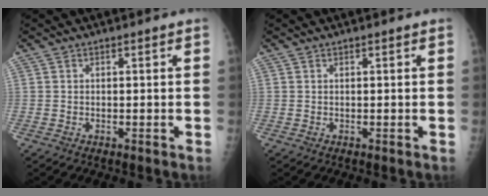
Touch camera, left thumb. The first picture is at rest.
{"total": 0.0}